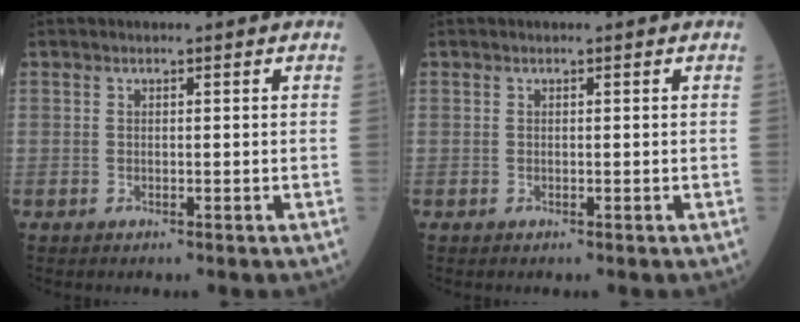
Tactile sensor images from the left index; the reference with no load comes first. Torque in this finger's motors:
{"motor_torque": [0.00, 0.00, 0.00, 0.00]}